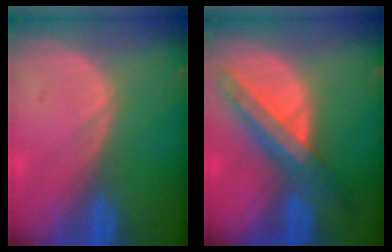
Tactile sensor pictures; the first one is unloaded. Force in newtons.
{"total": 8.8, "press": 7.6, "slide": 4.4}